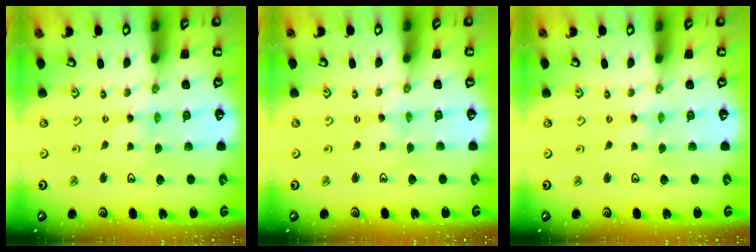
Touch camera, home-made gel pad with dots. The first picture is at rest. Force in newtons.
{"total": 0.0}
{"total": 0.0}